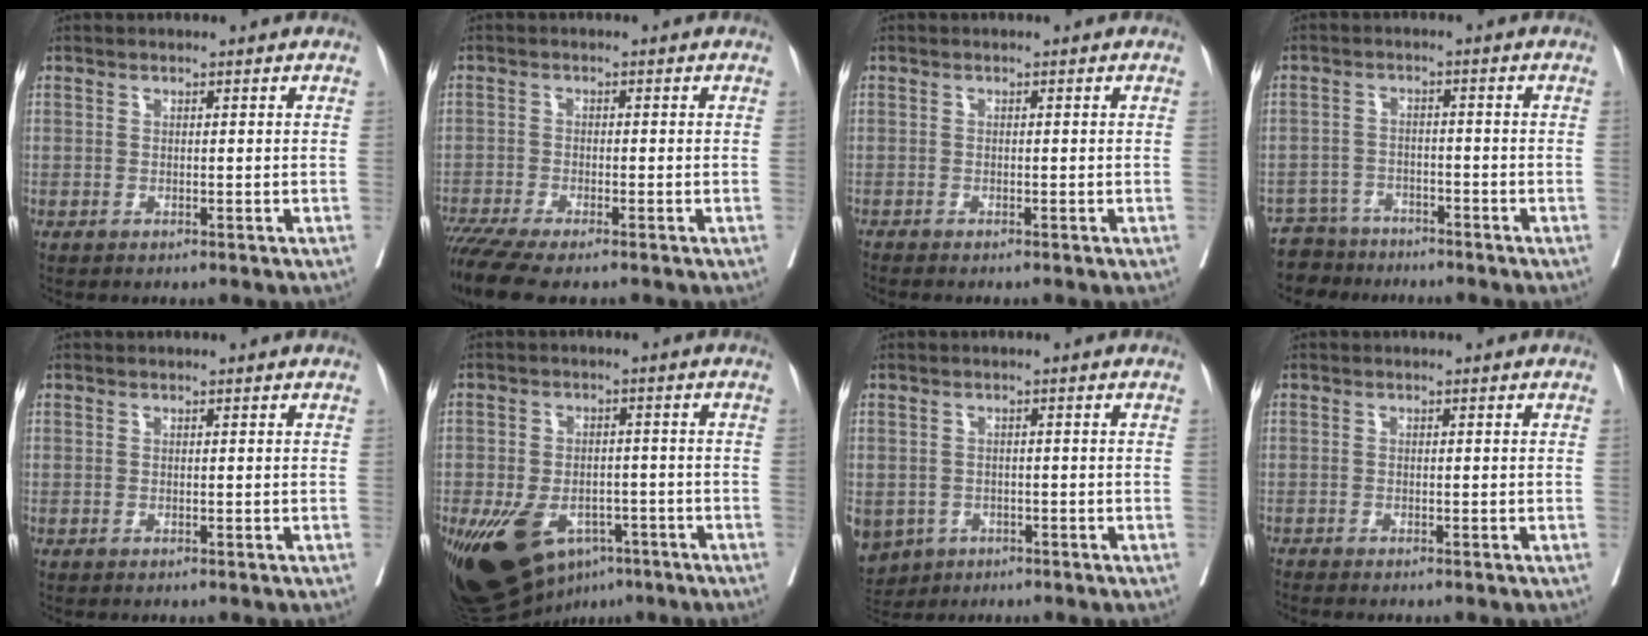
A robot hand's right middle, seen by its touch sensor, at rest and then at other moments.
{"total": 7.8, "force": [-6.2, 1.1, 4.6], "torque": [-0.080, -0.017, -0.106]}
{"total": 0.6, "force": [-0.6, -0.1, 0.1], "torque": [-0.006, -0.002, -0.014]}
{"total": 5.2, "force": [-4.5, 2.3, -1.2], "torque": [0.027, 0.006, -0.081]}
{"total": 0.0}
{"total": 17.0, "force": [-8.6, 10.5, 10.2], "torque": [-0.212, -0.009, -0.125]}
{"total": 11.8, "force": [-5.5, 9.6, 4.3], "torque": [-0.131, -0.008, -0.072]}
{"total": 0.8, "force": [-0.8, -0.1, 0.1], "torque": [-0.006, -0.003, -0.016]}